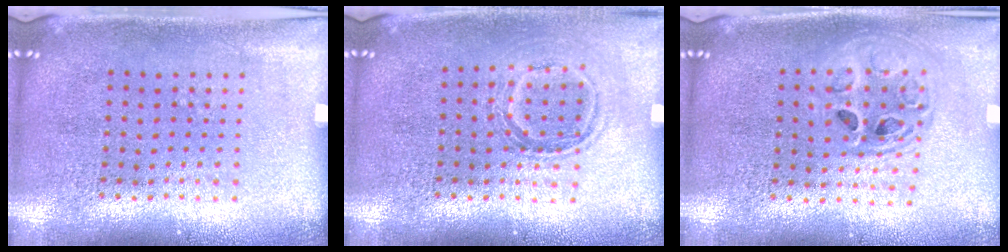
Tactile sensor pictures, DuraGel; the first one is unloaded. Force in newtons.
{"total": 1.2, "press": 1.1, "slide": 0.5}
{"total": 1.4, "press": 1.2, "slide": 0.6}